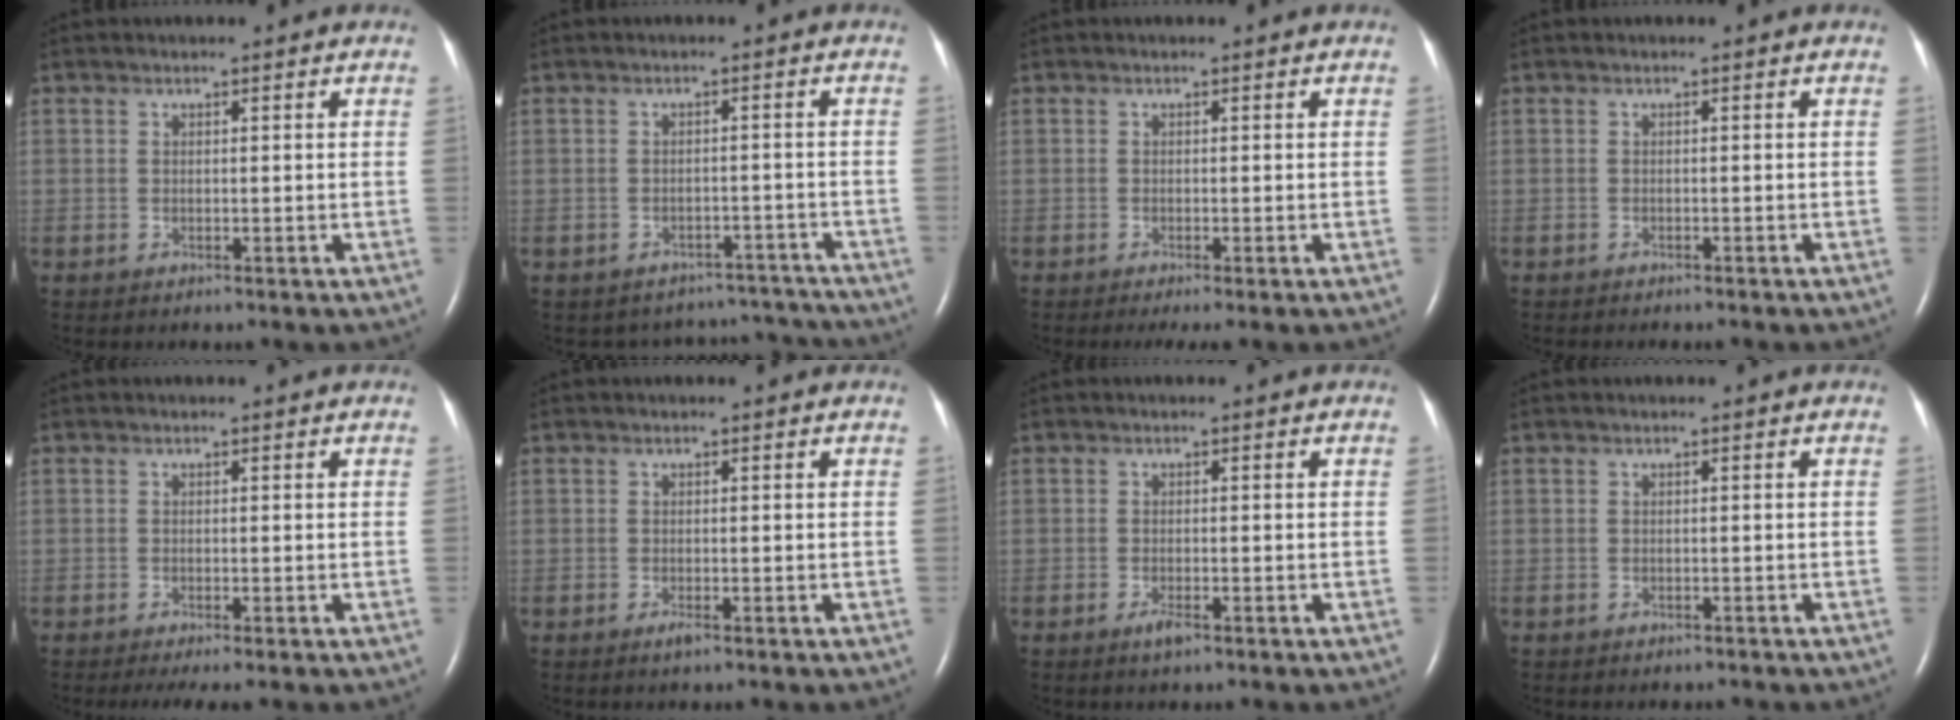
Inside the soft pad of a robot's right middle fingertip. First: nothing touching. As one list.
[{"total": 8.7, "force": [-8.1, 3.0, -0.7], "torque": [0.013, 0.036, -0.085]}, {"total": 2.1, "force": [-1.4, 0.0, 1.5], "torque": [-0.025, -0.009, -0.021]}, {"total": 3.6, "force": [-3.1, 0.6, 1.6], "torque": [-0.023, -0.006, -0.033]}, {"total": 3.3, "force": [-2.4, 0.3, 2.2], "torque": [-0.036, -0.011, -0.036]}, {"total": 0.8, "force": [-0.5, 0.0, 0.6], "torque": [-0.016, -0.002, -0.010]}, {"total": 1.4, "force": [-0.9, 0.2, 1.1], "torque": [-0.026, -0.003, -0.017]}, {"total": 2.2, "force": [-2.0, 0.7, 0.7], "torque": [-0.016, -0.004, -0.019]}]